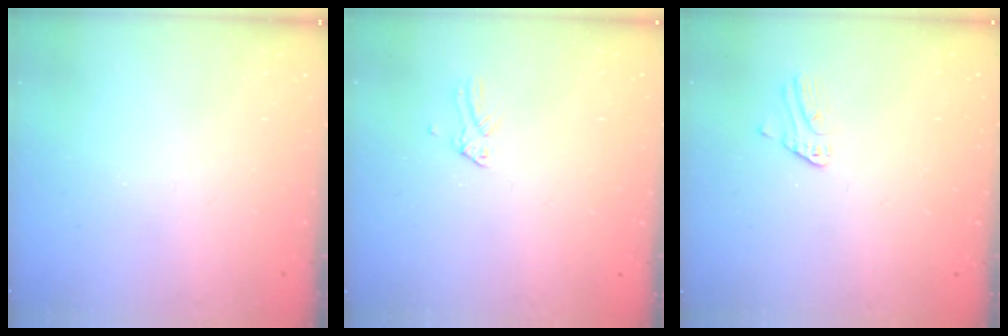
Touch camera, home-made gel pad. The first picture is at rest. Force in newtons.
{"total": 0.0}
{"total": 2.1, "press": 2.1, "slide": 0.2}